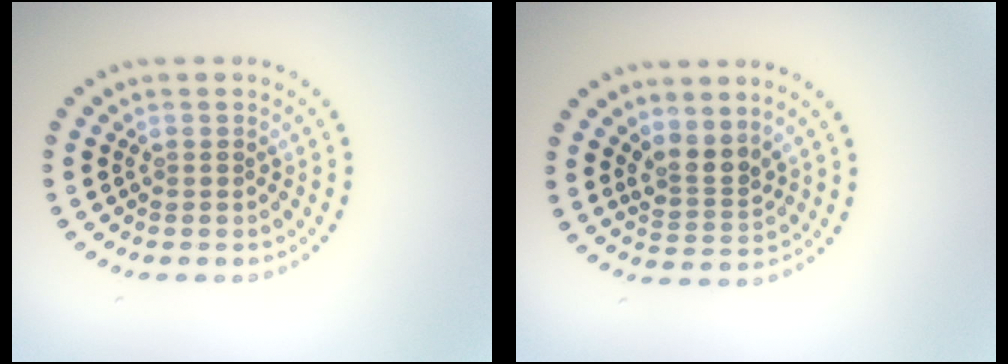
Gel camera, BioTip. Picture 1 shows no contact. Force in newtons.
{"total": 2.5, "press": 1.9, "slide": 1.7}